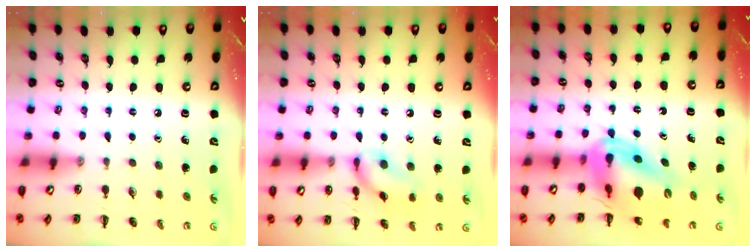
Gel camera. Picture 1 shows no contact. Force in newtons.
{"total": 11.9, "press": 11.8, "slide": 1.0}
{"total": 14.5, "press": 13.8, "slide": 4.3}